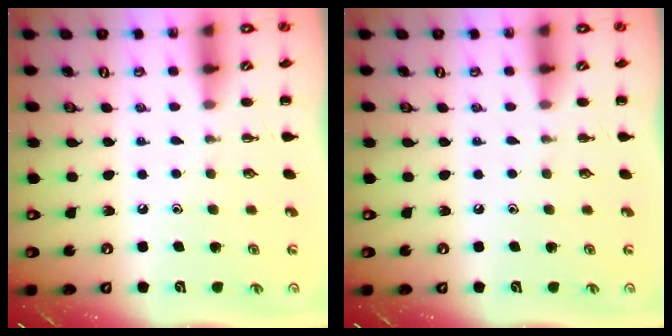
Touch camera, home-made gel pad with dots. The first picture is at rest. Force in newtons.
{"total": 0.0}